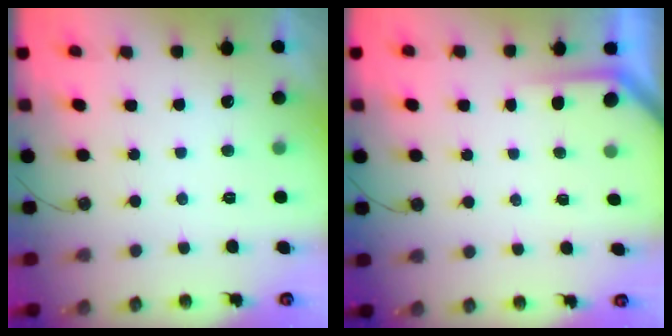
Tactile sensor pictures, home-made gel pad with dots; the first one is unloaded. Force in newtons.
{"total": 2.4, "press": 2.4, "slide": 0.2}